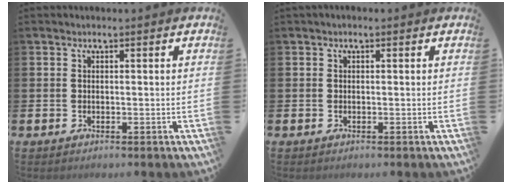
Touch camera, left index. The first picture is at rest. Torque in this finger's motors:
{"motor_torque": [0.74, -1.40, 0.14, 0.05]}